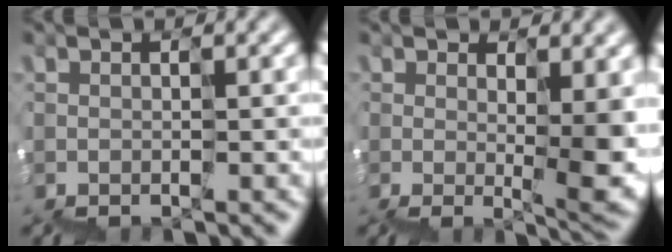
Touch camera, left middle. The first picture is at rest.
{"total": 6.2, "force": [0.4, 2.3, 5.8], "torque": [-0.097, 0.002, 0.016]}